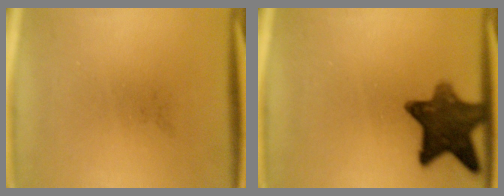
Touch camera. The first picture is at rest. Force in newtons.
{"total": 10.5}